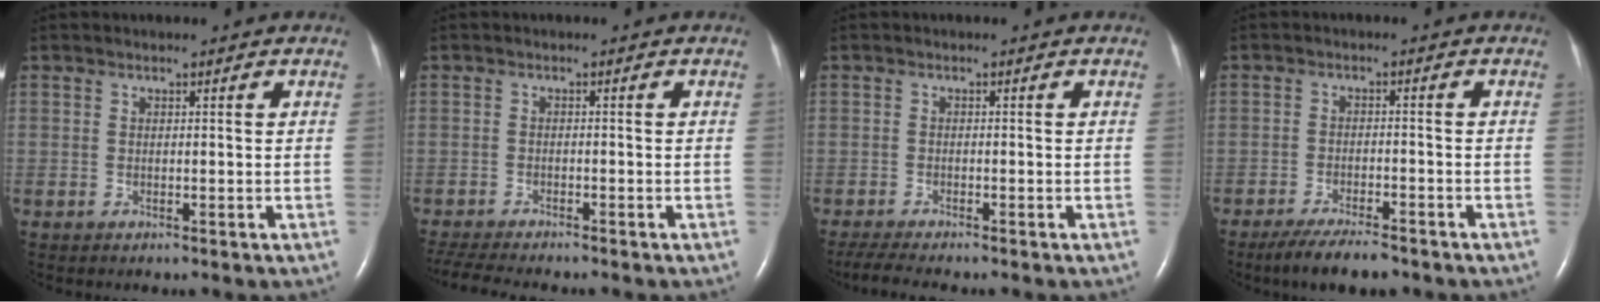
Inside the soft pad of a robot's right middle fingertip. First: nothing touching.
{"total": 6.9, "force": [-6.2, 0.5, 2.9], "torque": [-0.053, -0.014, -0.100]}
{"total": 4.6, "force": [-4.0, 0.0, 2.3], "torque": [-0.044, -0.016, -0.067]}
{"total": 6.8, "force": [-5.6, 1.3, 3.7], "torque": [-0.065, -0.015, -0.094]}